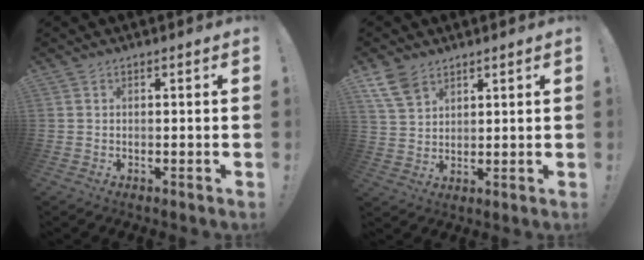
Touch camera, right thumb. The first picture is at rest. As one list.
[{"total": 8.2, "force": [5.5, 4.8, 3.6], "torque": [-0.073, -0.020, 0.113]}]